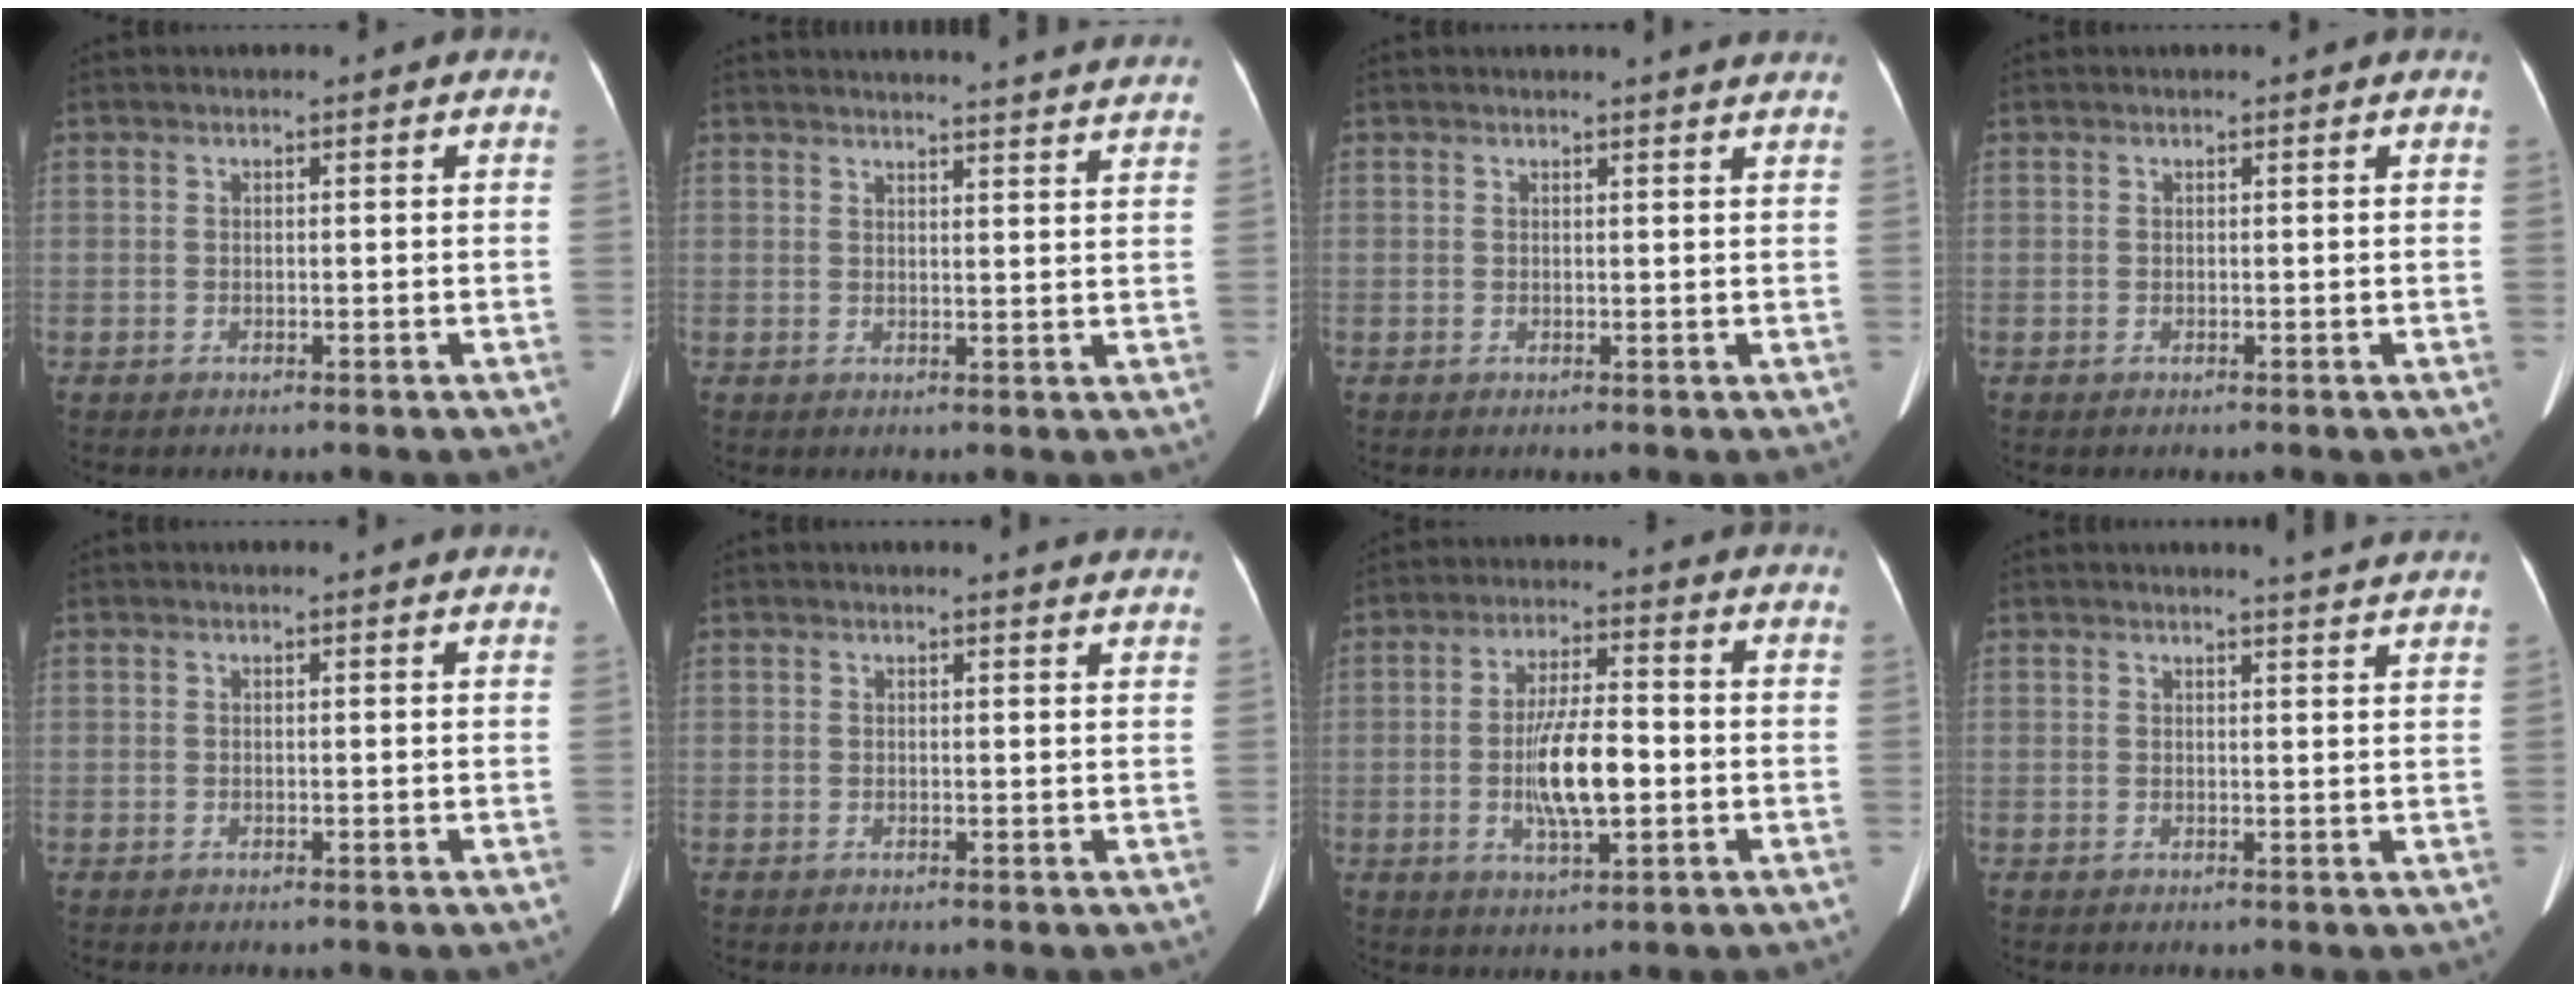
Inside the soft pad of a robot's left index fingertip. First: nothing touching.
{"total": 18.5, "force": [17.9, 0.2, 4.6], "torque": [-0.057, -0.020, 0.207]}
{"total": 3.0, "force": [2.9, -0.3, 0.8], "torque": [-0.014, -0.002, 0.025]}
{"total": 0.0}
{"total": 1.0, "force": [1.0, -0.1, 0.2], "torque": [-0.011, -0.003, 0.009]}
{"total": 3.0, "force": [2.9, 0.0, 0.5], "torque": [-0.009, -0.004, 0.021]}
{"total": 9.0, "force": [-1.5, 2.1, 8.6], "torque": [-0.165, 0.000, -0.025]}
{"total": 5.1, "force": [4.9, -0.6, 1.4], "torque": [-0.023, -0.005, 0.041]}